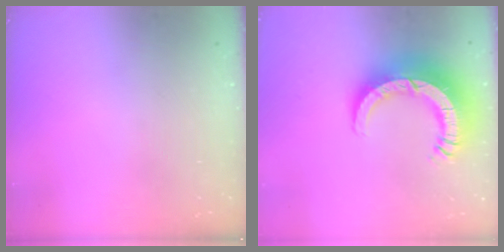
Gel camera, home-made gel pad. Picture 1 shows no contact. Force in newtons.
{"total": 15.0, "press": 14.9, "slide": 1.6}